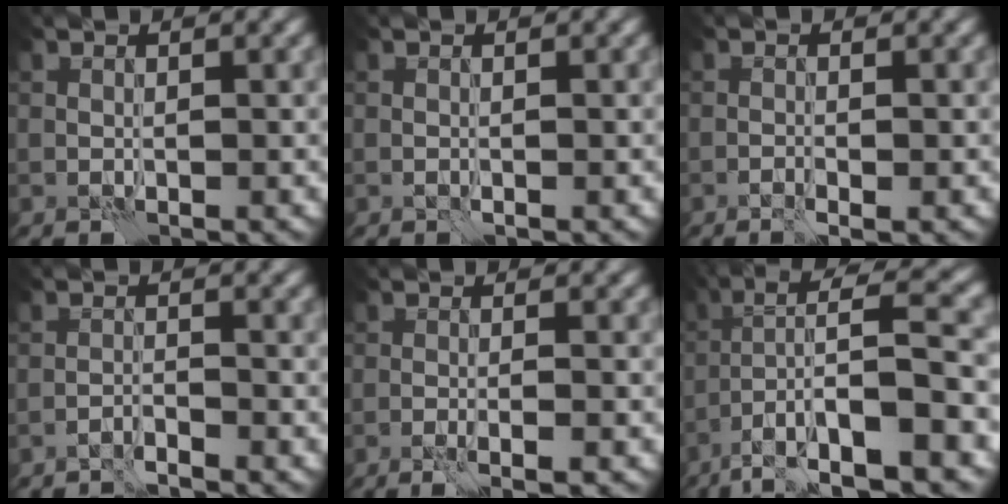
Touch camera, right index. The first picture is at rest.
{"total": 0.0}
{"total": 1.5, "force": [-0.8, 0.2, 1.2], "torque": [-0.022, 0.003, -0.016]}
{"total": 1.5, "force": [-1.4, 0.0, 0.5], "torque": [-0.005, 0.006, -0.031]}
{"total": 3.1, "force": [-1.5, 0.7, 2.7], "torque": [-0.035, 0.006, -0.031]}
{"total": 12.1, "force": [-4.5, 2.8, 10.8], "torque": [-0.177, 0.021, -0.071]}